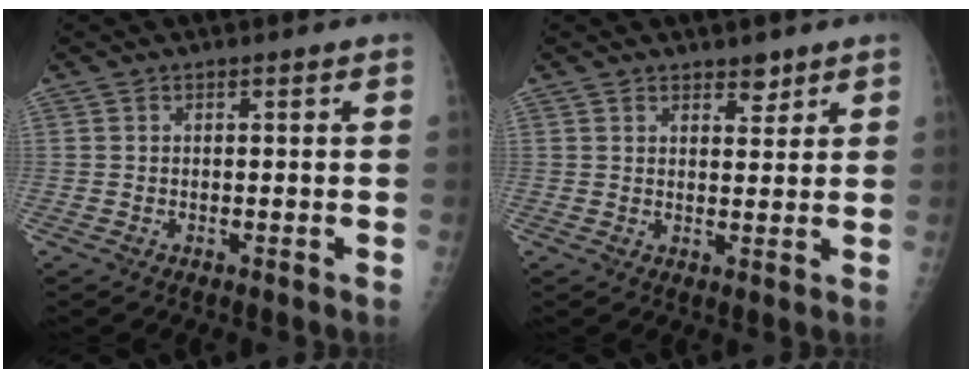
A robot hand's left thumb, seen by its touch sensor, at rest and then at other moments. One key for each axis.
{"total": 2.9, "fx": 2.2, "fy": 1.5, "fz": 1.2, "tx": -0.004, "ty": -0.015, "tz": 0.034}